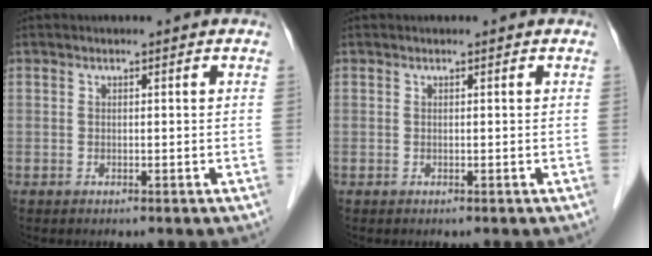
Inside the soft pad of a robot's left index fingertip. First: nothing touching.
{"total": 0.0}